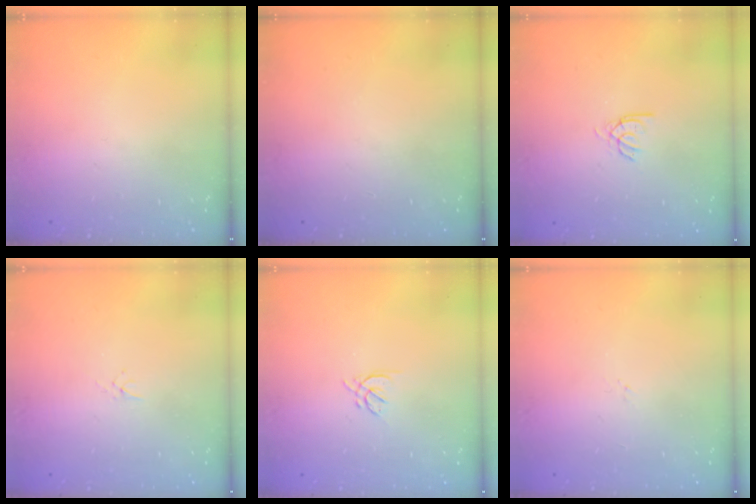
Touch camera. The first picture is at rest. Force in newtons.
{"total": 0.0}
{"total": 2.5, "press": 2.4, "slide": 0.3}
{"total": 1.0, "press": 1.0, "slide": 0.3}
{"total": 2.8, "press": 2.8, "slide": 0.7}
{"total": 0.0}